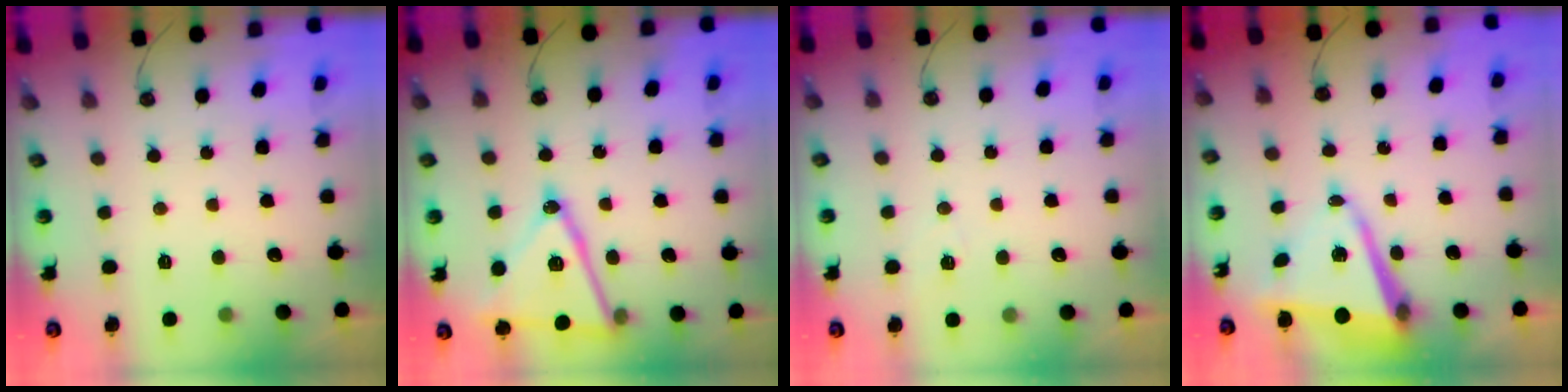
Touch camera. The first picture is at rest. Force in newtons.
{"total": 18.1, "press": 17.7, "slide": 3.5}
{"total": 5.0, "press": 4.9, "slide": 0.9}
{"total": 9.8, "press": 9.7, "slide": 1.4}